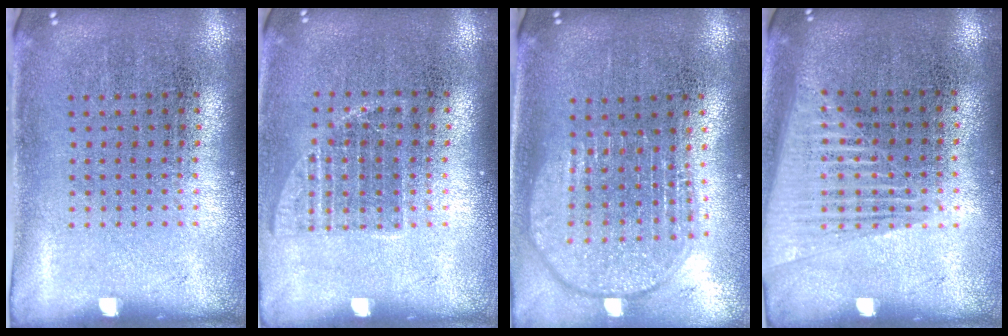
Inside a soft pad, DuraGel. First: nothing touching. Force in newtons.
{"total": 1.2, "press": 1.0, "slide": 0.7}
{"total": 1.8, "press": 1.5, "slide": 1.0}
{"total": 1.5, "press": 1.4, "slide": 0.4}